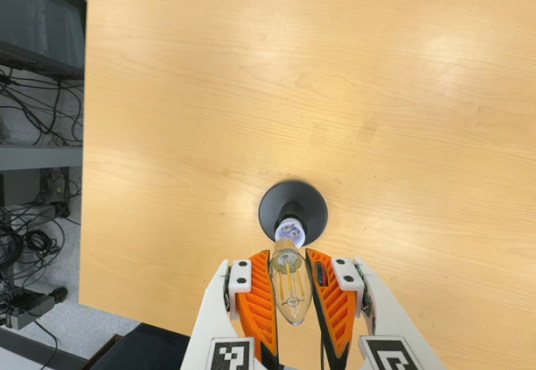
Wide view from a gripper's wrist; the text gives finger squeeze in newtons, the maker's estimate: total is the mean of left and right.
{"total": 21.0, "left": 22.1, "right": 19.9}